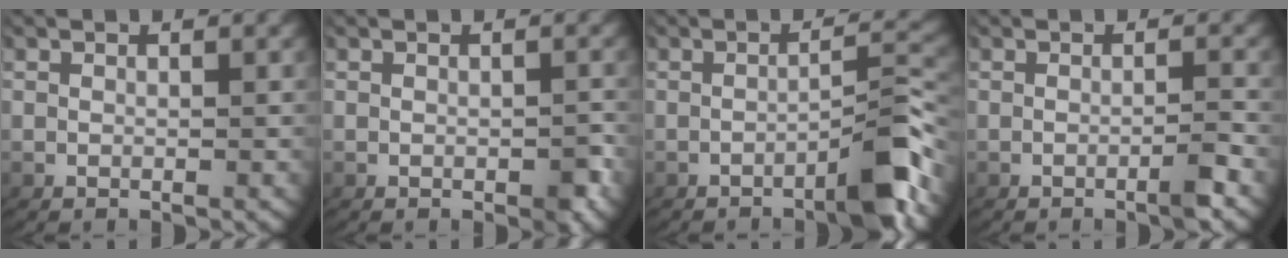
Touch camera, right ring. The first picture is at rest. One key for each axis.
{"total": 1.1, "fx": -0.6, "fy": 0.5, "fz": 0.8, "tx": -0.014, "ty": -0.004, "tz": -0.008}
{"total": 4.3, "fx": -2.3, "fy": 1.0, "fz": 3.5, "tx": -0.047, "ty": 0.006, "tz": -0.040}
{"total": 1.6, "fx": -0.8, "fy": 0.1, "fz": 1.4, "tx": -0.015, "ty": 0.005, "tz": -0.019}